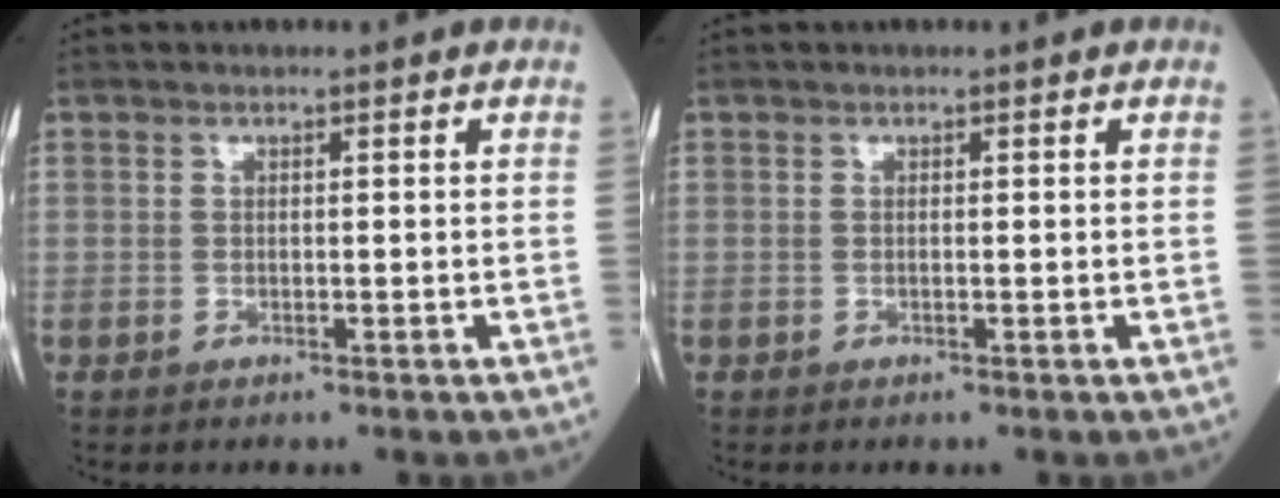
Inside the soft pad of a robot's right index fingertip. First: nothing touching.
{"total": 0.0}